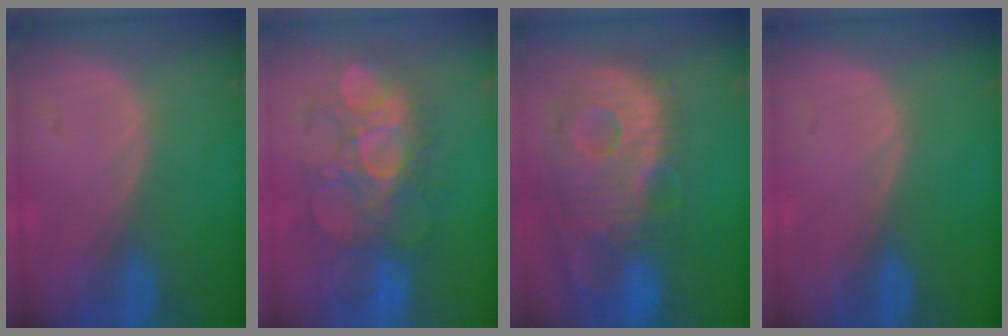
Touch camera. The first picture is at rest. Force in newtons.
{"total": 9.9, "press": 9.9, "slide": 1.0}
{"total": 13.5, "press": 11.7, "slide": 6.7}
{"total": 0.0}